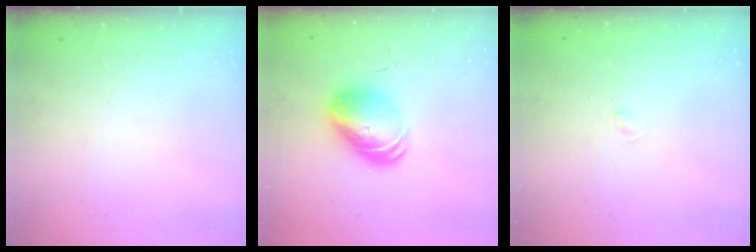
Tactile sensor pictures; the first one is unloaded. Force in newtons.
{"total": 10.8, "press": 10.5, "slide": 2.2}
{"total": 2.2, "press": 2.2, "slide": 0.2}